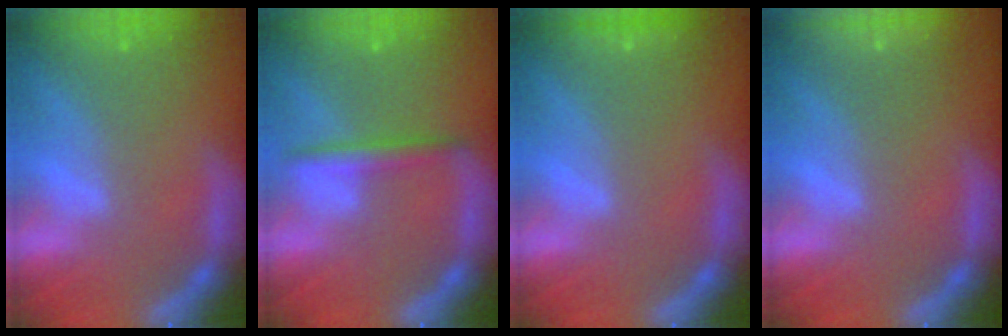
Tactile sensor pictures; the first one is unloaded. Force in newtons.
{"total": 2.5}
{"total": 0.9}
{"total": 9.0}